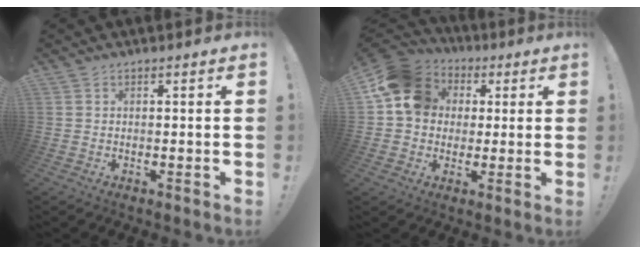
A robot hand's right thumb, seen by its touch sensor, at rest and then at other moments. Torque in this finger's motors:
{"motor_torque": [1.65, 1.51, 0.56, 0.06, 0.08]}